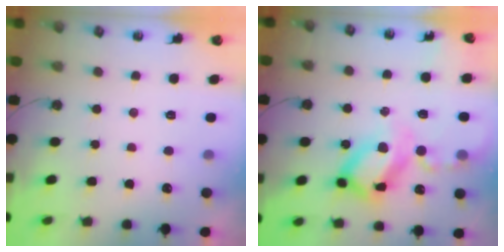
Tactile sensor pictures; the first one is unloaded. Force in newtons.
{"total": 22.1, "press": 22.0, "slide": 2.1}